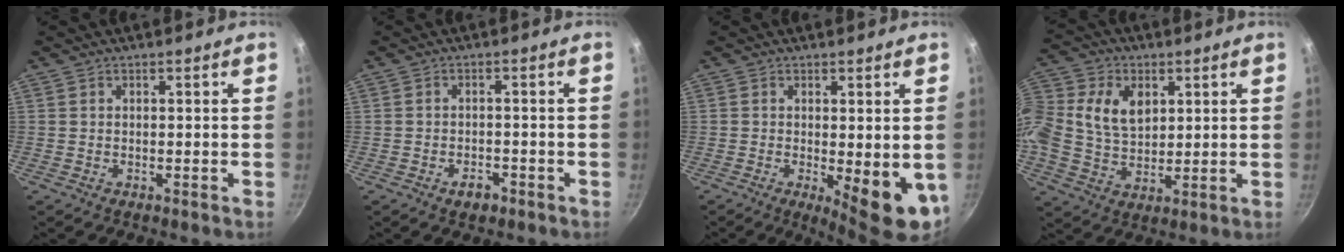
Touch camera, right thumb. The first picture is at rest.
{"total": 3.0, "force": [-1.8, 1.8, 1.7], "torque": [-0.019, 0.016, -0.024]}
{"total": 9.6, "force": [-1.6, 3.1, 9.0], "torque": [-0.102, -0.009, -0.009]}
{"total": 16.9, "force": [3.9, 12.6, 10.6], "torque": [-0.233, 0.025, 0.067]}